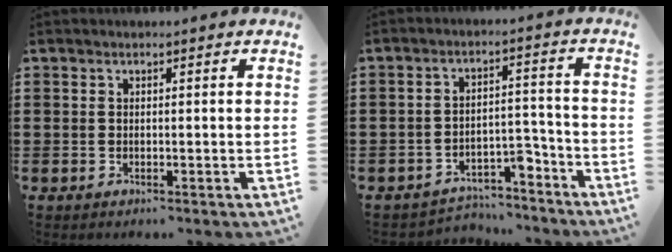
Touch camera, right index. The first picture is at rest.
{"total": 4.8, "force": [-4.4, 1.4, 1.2], "torque": [-0.022, 0.015, -0.088]}